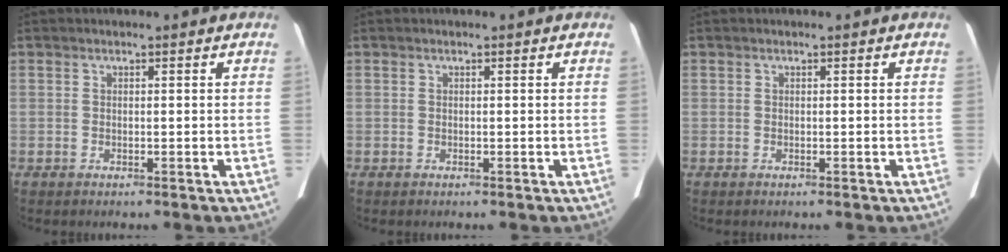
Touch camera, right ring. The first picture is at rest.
{"total": 0.0}
{"total": 0.0}